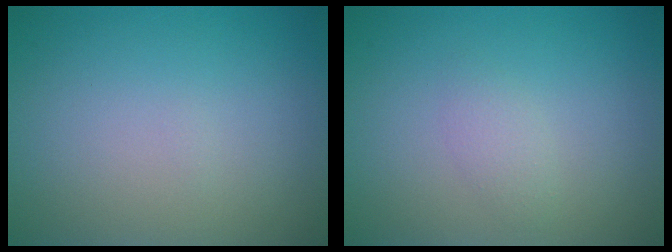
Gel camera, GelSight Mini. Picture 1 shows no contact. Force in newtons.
{"total": 1.2, "press": 1.2, "slide": 0.1}